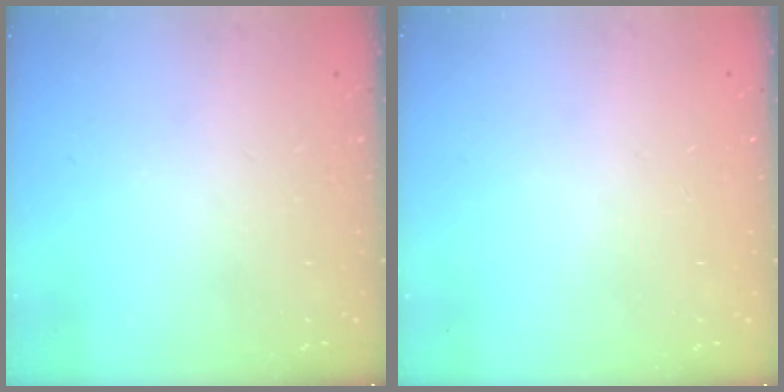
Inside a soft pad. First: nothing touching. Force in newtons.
{"total": 0.7, "press": 0.7, "slide": 0.1}